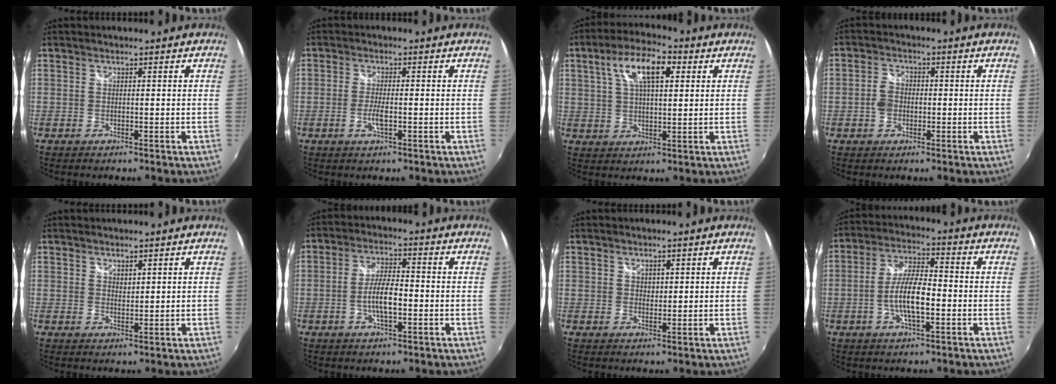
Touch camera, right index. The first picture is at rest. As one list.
[{"total": 3.3, "force": [-1.0, 0.7, 3.0], "torque": [-0.063, -0.005, -0.018]}, {"total": 10.4, "force": [3.9, 4.2, 8.7], "torque": [-0.161, 0.023, 0.065]}, {"total": 3.7, "force": [-0.8, 2.9, 2.2], "torque": [-0.046, 0.007, -0.015]}, {"total": 1.6, "force": [1.4, 0.7, 0.5], "torque": [-0.004, 0.001, 0.024]}, {"total": 6.7, "force": [-1.7, 1.9, 6.2], "torque": [-0.119, 0.003, -0.030]}, {"total": 1.4, "force": [0.9, 1.0, 0.4], "torque": [-0.001, 0.002, 0.015]}, {"total": 9.2, "force": [-2.3, 2.6, 8.5], "torque": [-0.168, 0.004, -0.042]}]